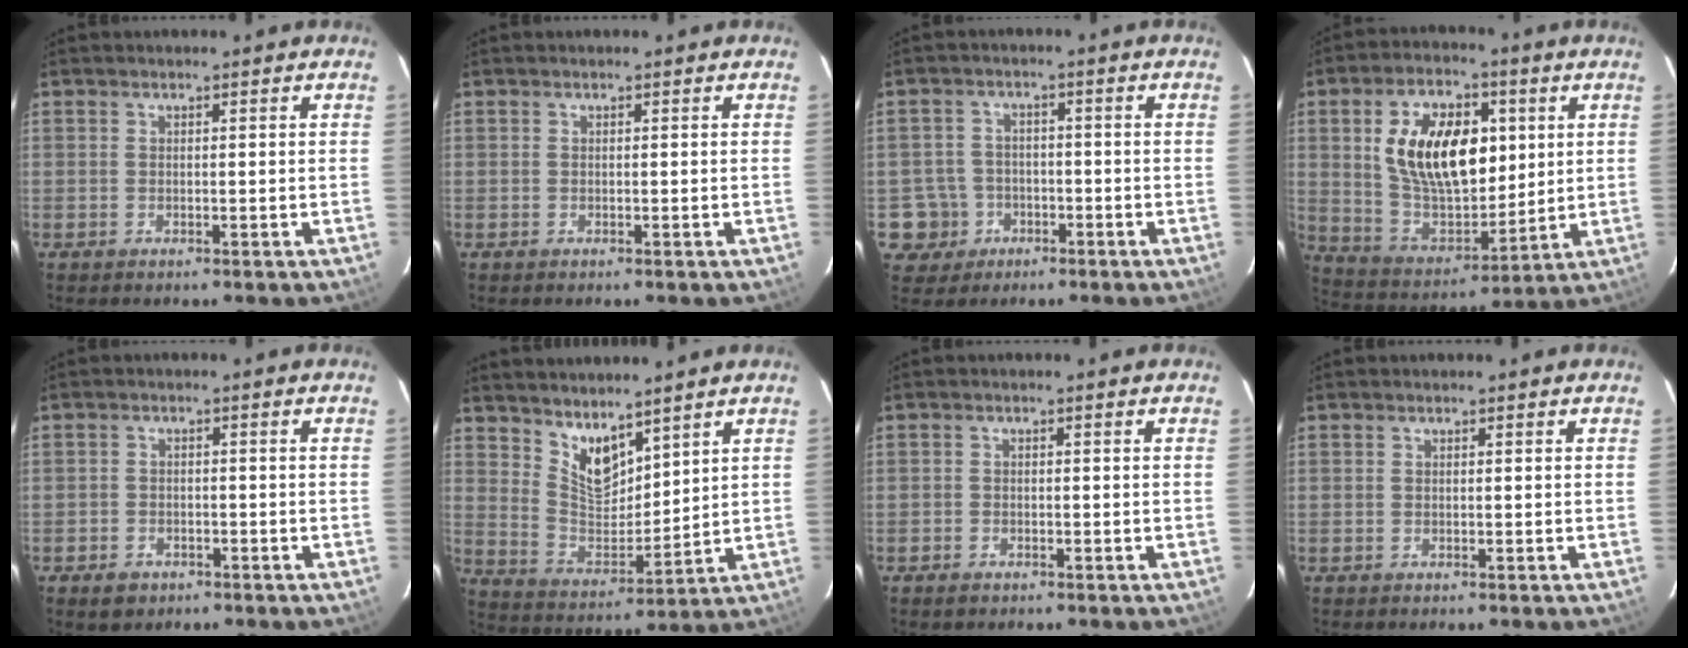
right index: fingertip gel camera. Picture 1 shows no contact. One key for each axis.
{"total": 0.0}
{"total": 6.2, "fx": -2.4, "fy": 5.8, "fz": 0.4, "tx": -0.023, "ty": 0.025, "tz": -0.034}
{"total": 19.1, "fx": 4.4, "fy": 11.0, "fz": 15.0, "tx": -0.273, "ty": 0.014, "tz": 0.092}
{"total": 3.8, "fx": -2.3, "fy": 2.7, "fz": 1.2, "tx": -0.036, "ty": 0.003, "tz": -0.034}
{"total": 8.8, "fx": 6.6, "fy": 3.7, "fz": 4.5, "tx": -0.074, "ty": -0.007, "tz": 0.134}
{"total": 1.5, "fx": -1.1, "fy": 0.9, "fz": 0.3, "tx": -0.011, "ty": 0.001, "tz": -0.019}
{"total": 0.0}